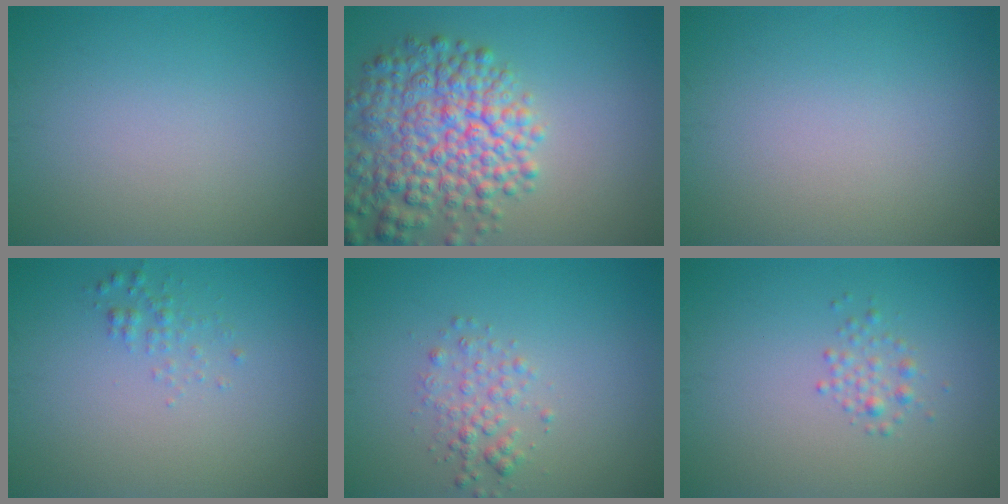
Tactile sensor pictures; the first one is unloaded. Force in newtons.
{"total": 8.2, "press": 8.2, "slide": 0.4}
{"total": 0.0}
{"total": 1.1, "press": 1.1, "slide": 0.0}
{"total": 2.0, "press": 2.0, "slide": 0.1}
{"total": 1.4, "press": 1.4, "slide": 0.1}